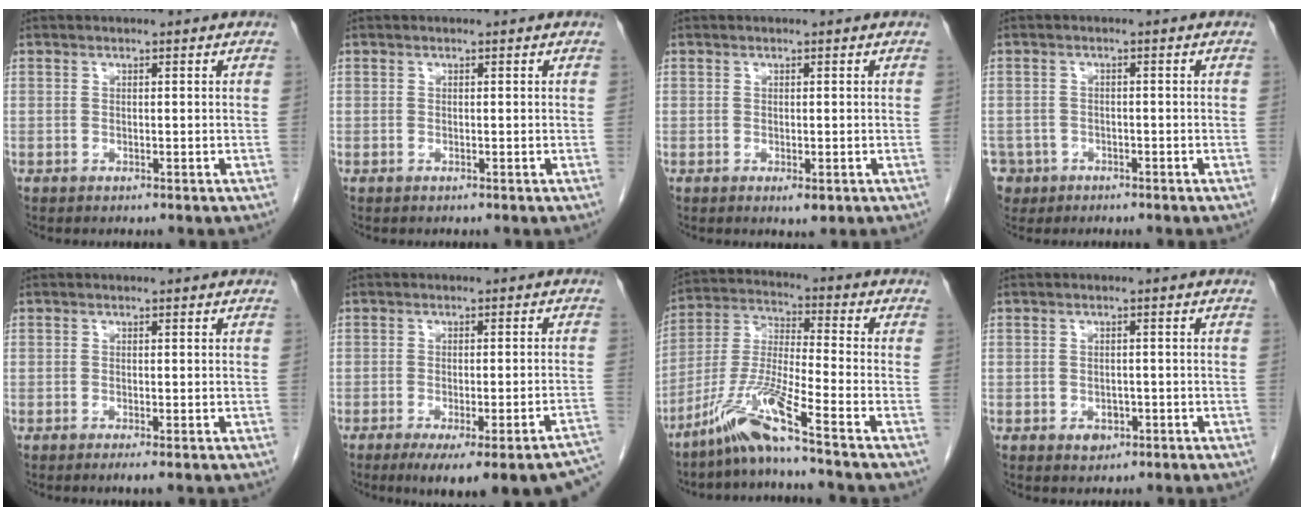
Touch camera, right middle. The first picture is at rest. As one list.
[{"total": 0.0}, {"total": 2.0, "force": [-0.7, 0.9, 1.7], "torque": [-0.022, -0.005, -0.001]}, {"total": 4.2, "force": [-2.4, 3.5, -0.1], "torque": [0.000, 0.006, -0.040]}, {"total": 1.1, "force": [-0.6, -0.1, 0.9], "torque": [-0.014, -0.003, -0.009]}, {"total": 17.5, "force": [-14.1, 1.6, 10.2], "torque": [-0.066, -0.011, -0.168]}, {"total": 9.7, "force": [-7.0, -1.4, 6.5], "torque": [-0.141, -0.019, -0.138]}, {"total": 2.0, "force": [-0.9, 1.6, 1.0], "torque": [-0.012, 0.004, -0.005]}]